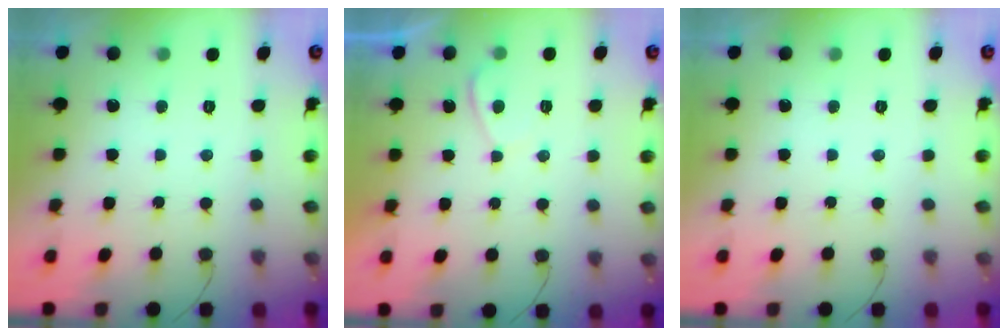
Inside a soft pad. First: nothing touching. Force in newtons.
{"total": 1.0, "press": 0.8, "slide": 0.6}
{"total": 0.0}